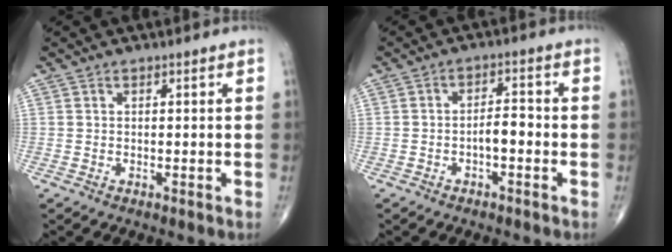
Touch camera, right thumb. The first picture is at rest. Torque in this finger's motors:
{"motor_torque": [0.49, 0.70, 0.64, -0.19, 0.02]}